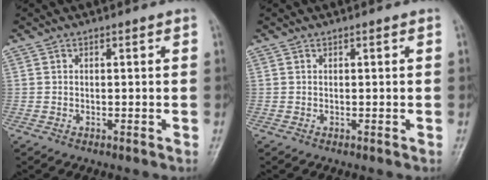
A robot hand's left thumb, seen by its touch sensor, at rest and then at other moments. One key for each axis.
{"total": 0.0}